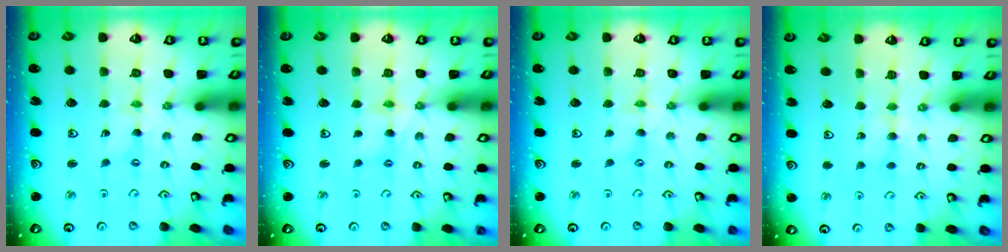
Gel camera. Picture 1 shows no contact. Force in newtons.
{"total": 6.2, "press": 6.2, "slide": 0.5}
{"total": 0.0}
{"total": 4.2, "press": 4.1, "slide": 0.7}